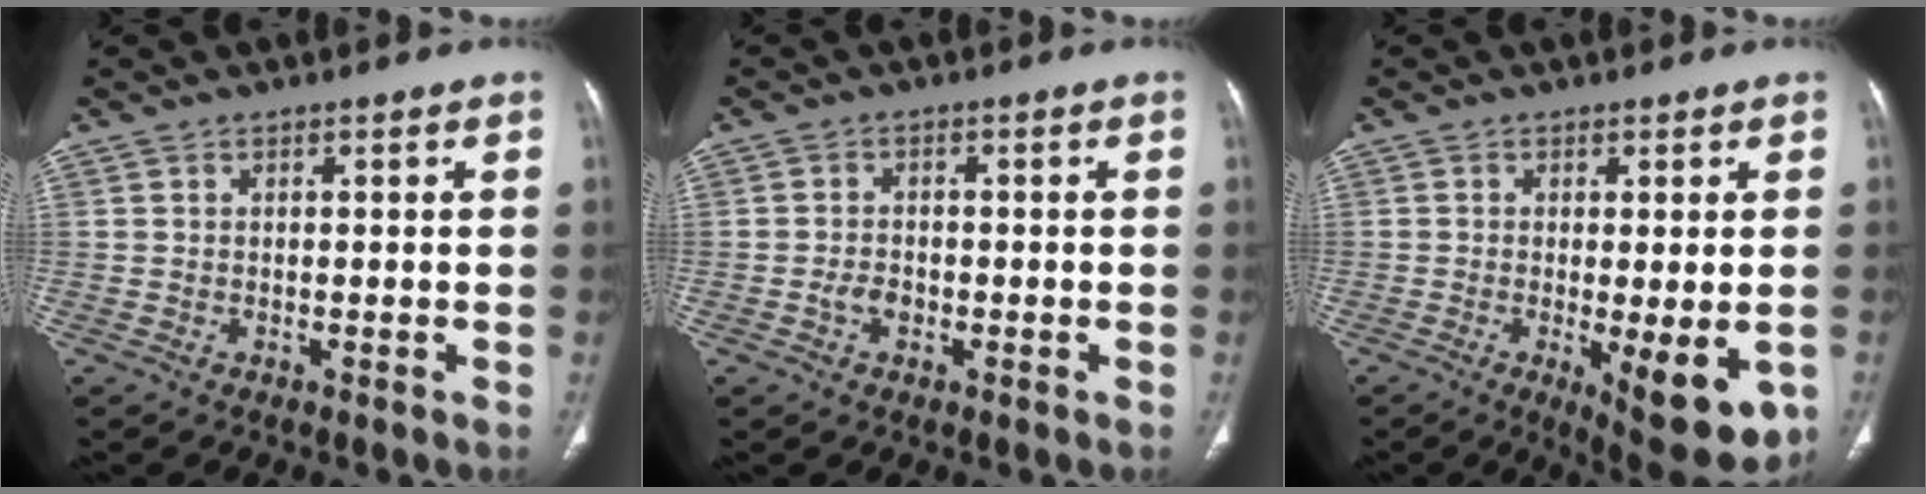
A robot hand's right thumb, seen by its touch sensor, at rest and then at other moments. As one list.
[{"total": 2.6, "force": [-0.9, 1.8, 1.6], "torque": [-0.020, 0.009, -0.018]}, {"total": 10.5, "force": [-3.1, 3.4, 9.4], "torque": [-0.123, -0.021, -0.037]}]